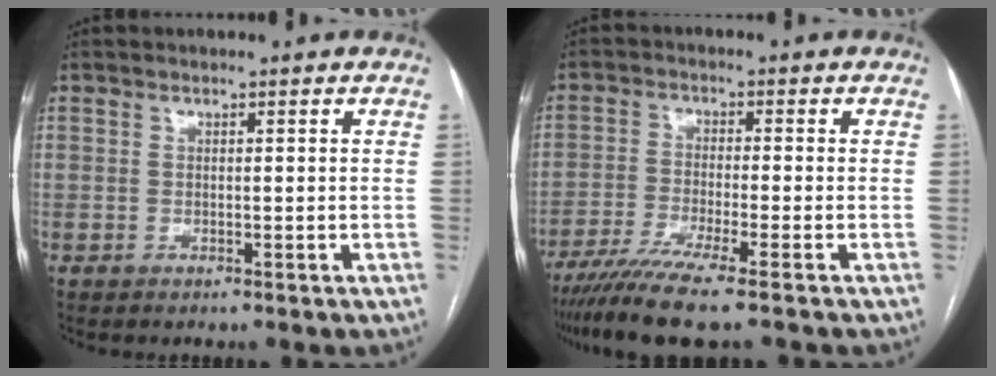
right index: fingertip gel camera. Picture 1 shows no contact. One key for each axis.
{"total": 9.2, "fx": -6.9, "fy": -0.8, "fz": 6.0, "tx": -0.099, "ty": -0.024, "tz": -0.117}